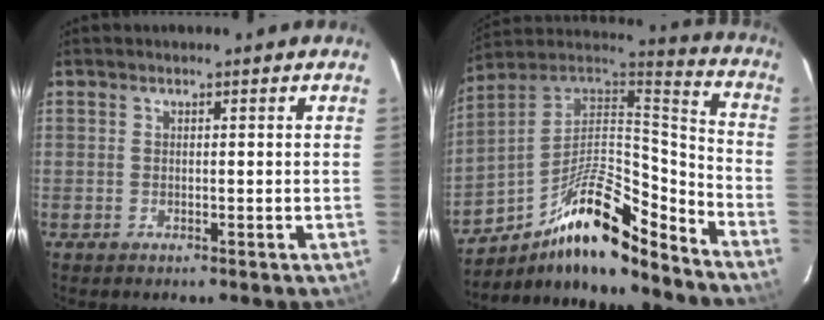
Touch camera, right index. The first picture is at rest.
{"total": 19.4, "force": [-12.4, 5.6, 13.9], "torque": [-0.244, 0.018, -0.222]}